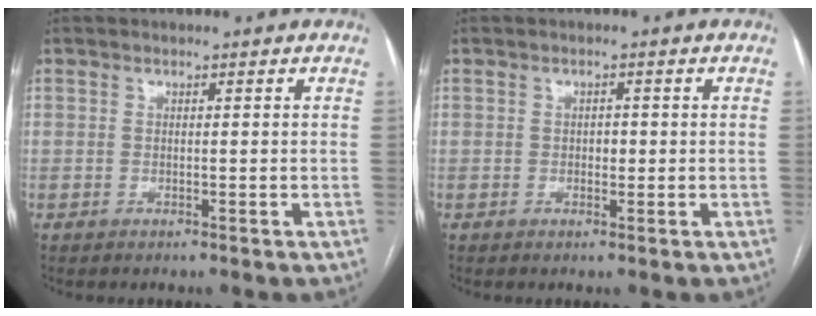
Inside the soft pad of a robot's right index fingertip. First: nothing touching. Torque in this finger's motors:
{"motor_torque": [0.33, 0.11, 0.02, 0.01]}